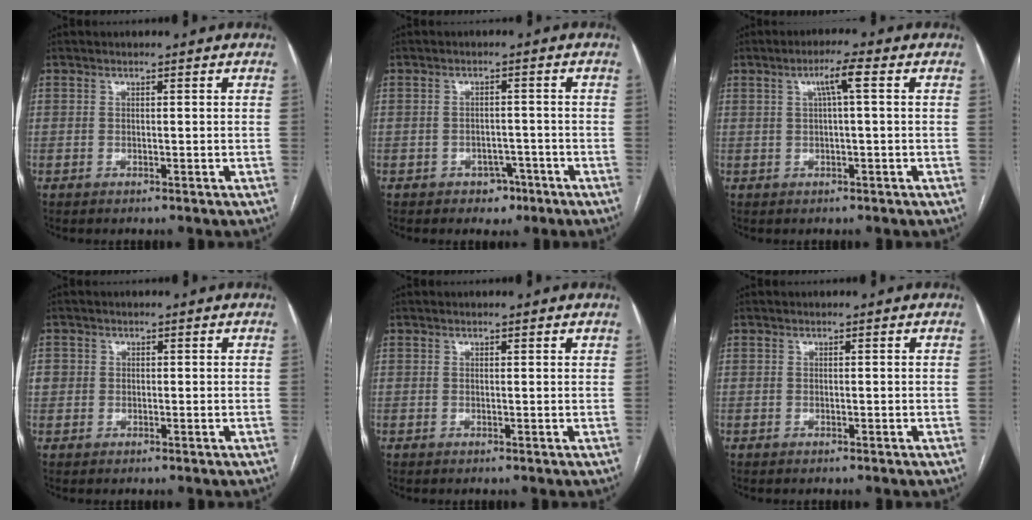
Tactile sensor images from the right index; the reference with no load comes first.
{"total": 3.3, "force": [-2.0, 2.4, 0.9], "torque": [-0.005, 0.010, -0.022]}
{"total": 3.7, "force": [1.0, -0.2, 3.6], "torque": [-0.064, 0.010, 0.019]}
{"total": 2.6, "force": [0.1, 2.5, 0.8], "torque": [-0.017, 0.015, 0.007]}
{"total": 0.7, "force": [0.6, 0.1, 0.3], "torque": [-0.006, 0.003, 0.007]}
{"total": 0.0}